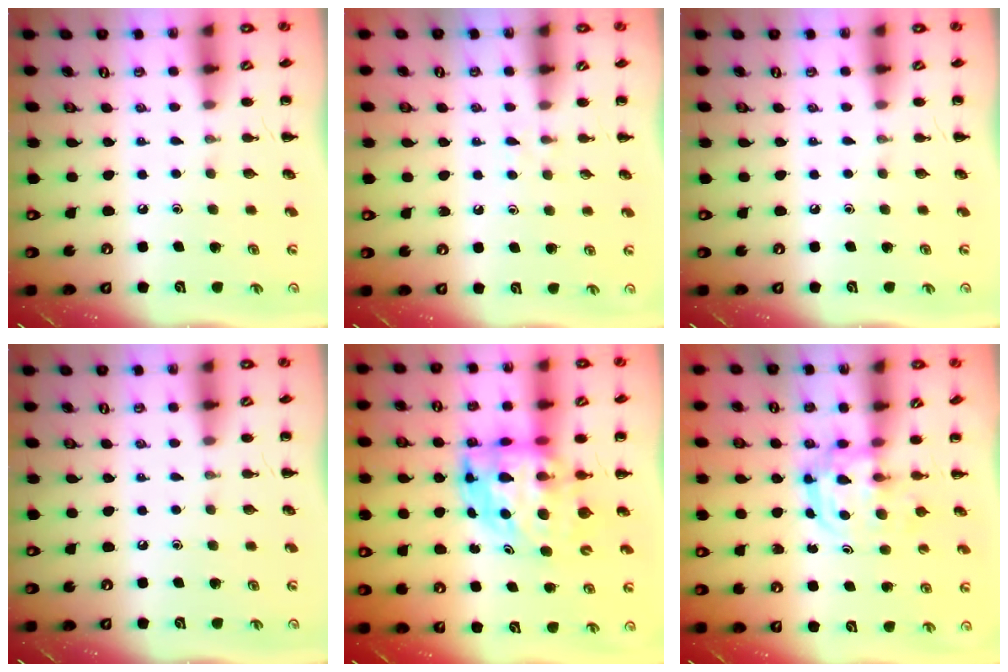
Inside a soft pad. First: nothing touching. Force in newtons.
{"total": 2.5, "press": 2.2, "slide": 1.1}
{"total": 0.0}
{"total": 0.0}
{"total": 8.4, "press": 8.1, "slide": 2.2}
{"total": 3.2, "press": 3.1, "slide": 0.4}